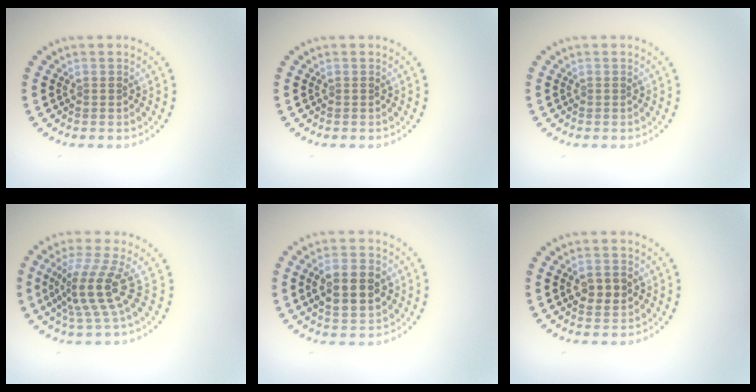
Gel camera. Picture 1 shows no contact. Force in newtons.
{"total": 0.0}
{"total": 0.0}
{"total": 4.4, "press": 3.1, "slide": 3.2}
{"total": 5.6, "press": 5.5, "slide": 0.4}
{"total": 2.4, "press": 2.4, "slide": 0.2}